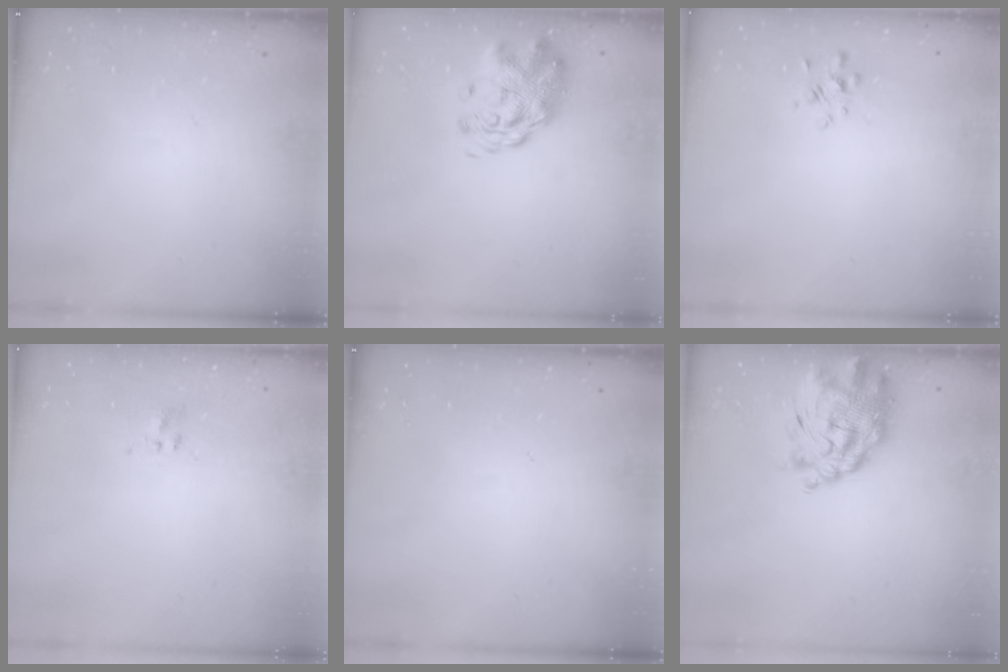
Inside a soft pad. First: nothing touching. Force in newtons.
{"total": 3.2, "press": 3.0, "slide": 1.0}
{"total": 2.2, "press": 2.0, "slide": 0.9}
{"total": 1.8, "press": 1.5, "slide": 0.9}
{"total": 0.0}
{"total": 8.3, "press": 7.7, "slide": 3.1}